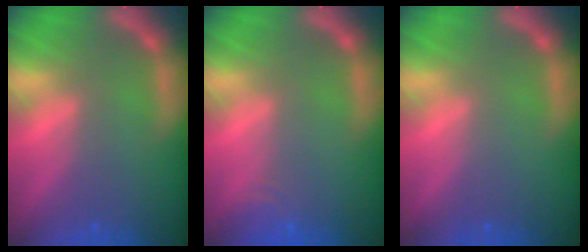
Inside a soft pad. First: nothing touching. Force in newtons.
{"total": 2.4}
{"total": 0.0}